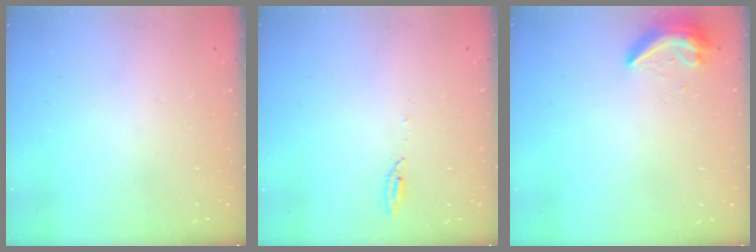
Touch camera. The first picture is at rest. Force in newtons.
{"total": 3.7, "press": 3.7, "slide": 0.2}
{"total": 7.8, "press": 7.8, "slide": 0.9}